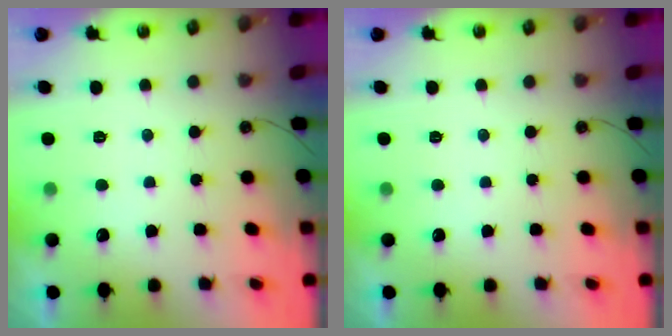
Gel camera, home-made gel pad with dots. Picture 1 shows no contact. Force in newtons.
{"total": 0.0}